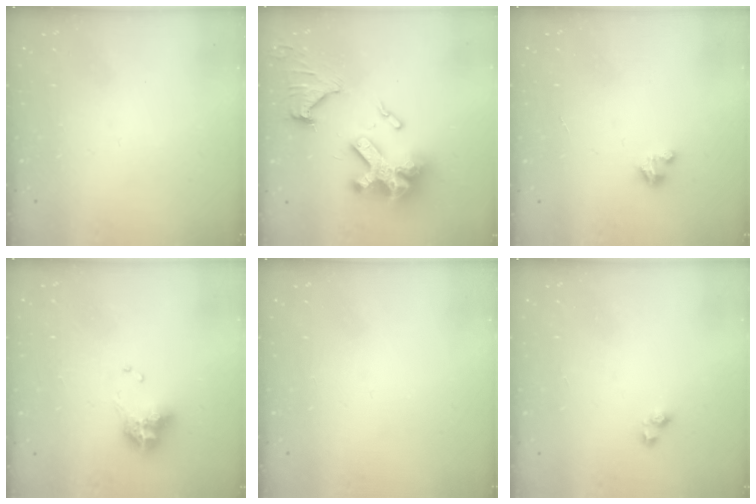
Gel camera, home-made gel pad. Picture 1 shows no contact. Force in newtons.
{"total": 22.6, "press": 22.4, "slide": 2.4}
{"total": 2.4, "press": 2.4, "slide": 0.2}
{"total": 9.8, "press": 9.7, "slide": 1.2}
{"total": 0.0}
{"total": 2.4, "press": 2.1, "slide": 1.2}